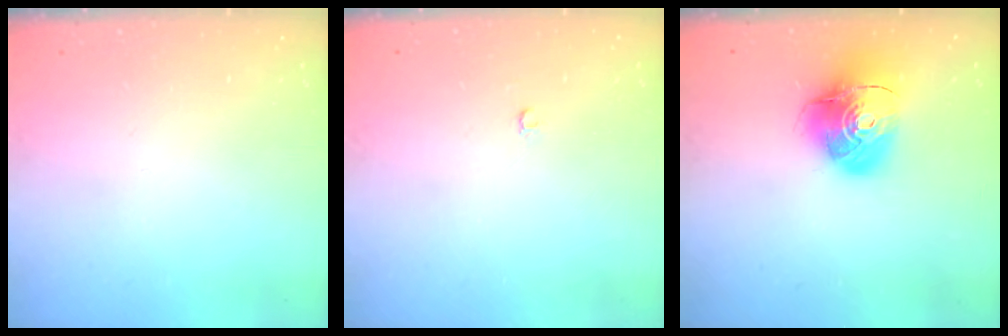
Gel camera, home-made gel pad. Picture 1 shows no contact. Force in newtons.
{"total": 2.0, "press": 2.0, "slide": 0.4}
{"total": 13.7, "press": 13.6, "slide": 1.6}